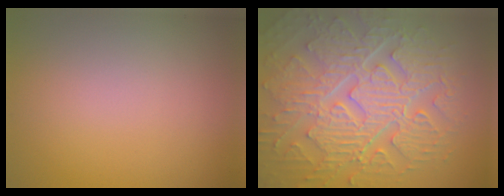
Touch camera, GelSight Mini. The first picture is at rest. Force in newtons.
{"total": 10.4, "press": 7.0, "slide": 7.7}